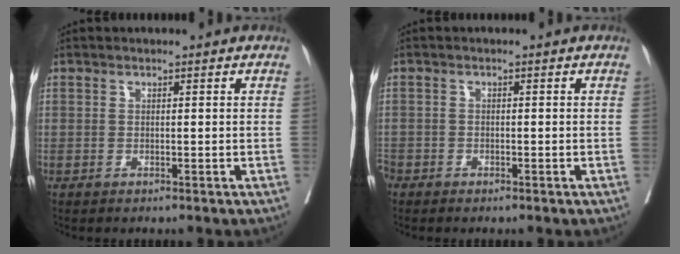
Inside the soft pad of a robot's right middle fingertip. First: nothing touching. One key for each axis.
{"total": 1.9, "fx": -1.4, "fy": 1.3, "fz": 0.5, "tx": -0.010, "ty": 0.002, "tz": -0.027}